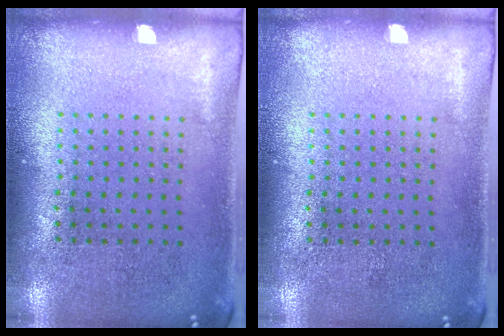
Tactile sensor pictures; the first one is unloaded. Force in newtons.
{"total": 0.0}